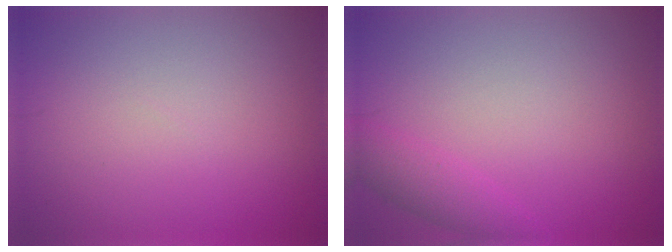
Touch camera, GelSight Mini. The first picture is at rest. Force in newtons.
{"total": 2.1, "press": 2.1, "slide": 0.2}